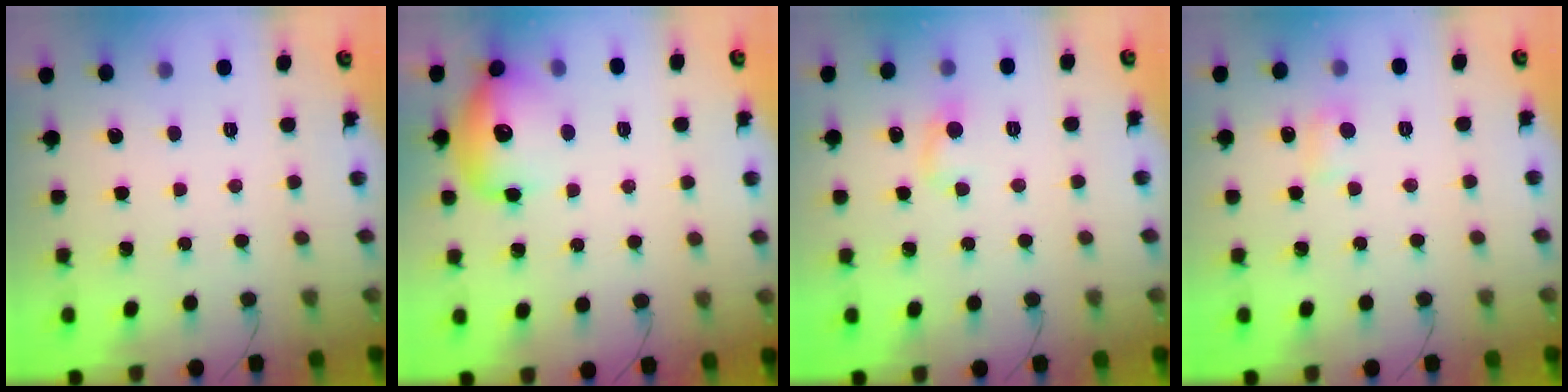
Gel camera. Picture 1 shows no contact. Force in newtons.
{"total": 14.7, "press": 14.5, "slide": 2.4}
{"total": 4.8, "press": 4.5, "slide": 1.5}
{"total": 5.7, "press": 5.4, "slide": 1.8}